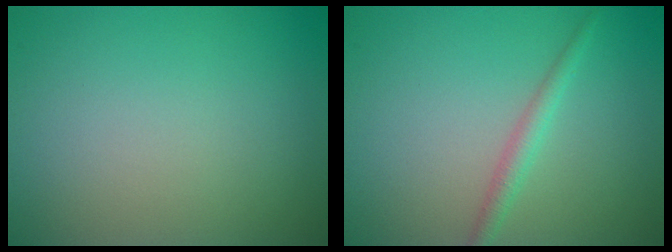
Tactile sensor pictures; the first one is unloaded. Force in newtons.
{"total": 1.6, "press": 1.6, "slide": 0.0}